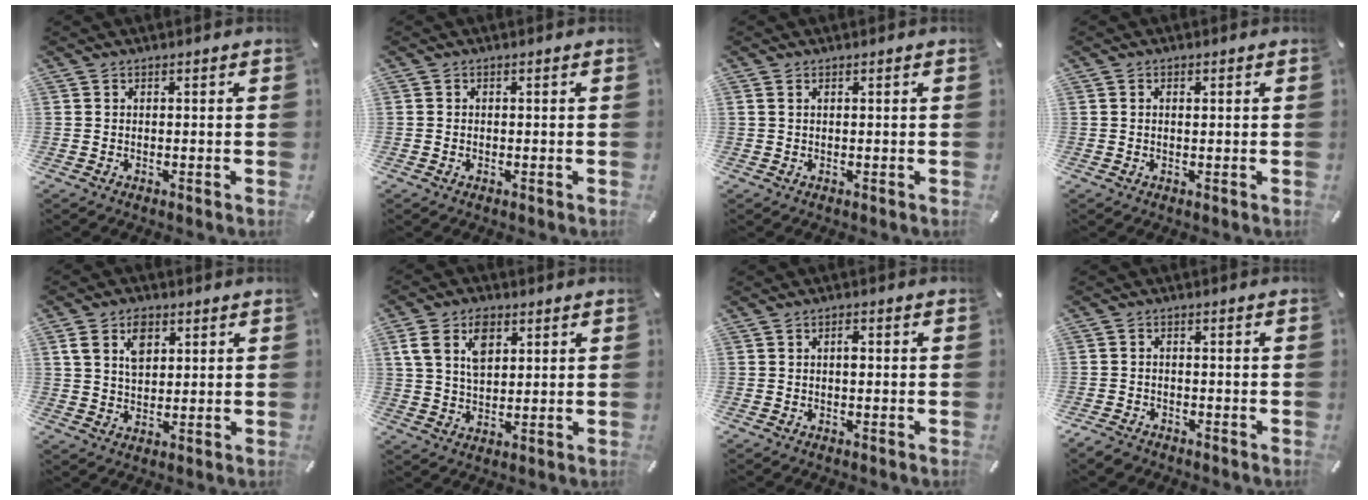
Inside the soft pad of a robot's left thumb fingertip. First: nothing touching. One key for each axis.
{"total": 0.7, "fx": -0.2, "fy": 0.5, "fz": 0.4, "tx": -0.007, "ty": 0.002, "tz": -0.005}
{"total": 0.6, "fx": 0.3, "fy": 0.3, "fz": 0.4, "tx": -0.008, "ty": 0.002, "tz": 0.005}
{"total": 0.8, "fx": 0.2, "fy": 0.5, "fz": 0.6, "tx": -0.012, "ty": 0.004, "tz": 0.003}
{"total": 7.3, "fx": 3.0, "fy": 5.2, "fz": 4.2, "tx": -0.086, "ty": 0.005, "tz": 0.052}
{"total": 9.0, "fx": 3.6, "fy": 6.0, "fz": 5.6, "tx": -0.120, "ty": 0.002, "tz": 0.064}
{"total": 1.5, "fx": 0.1, "fy": 0.8, "fz": 1.3, "tx": -0.027, "ty": 0.003, "tz": 0.000}
{"total": 2.5, "fx": -2.0, "fy": 1.4, "fz": 0.5, "tx": -0.015, "ty": 0.012, "tz": -0.043}